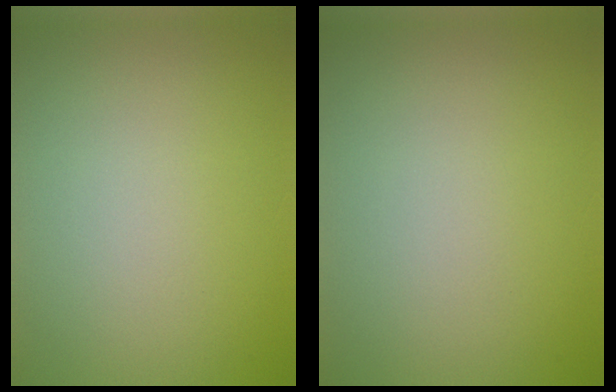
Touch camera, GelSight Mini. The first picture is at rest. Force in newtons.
{"total": 0.0}